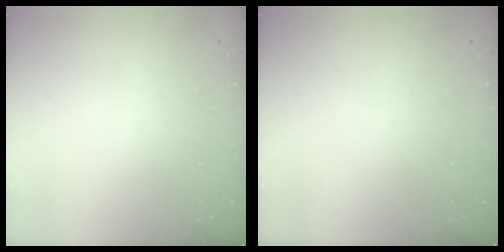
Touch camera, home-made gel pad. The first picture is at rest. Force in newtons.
{"total": 0.0}